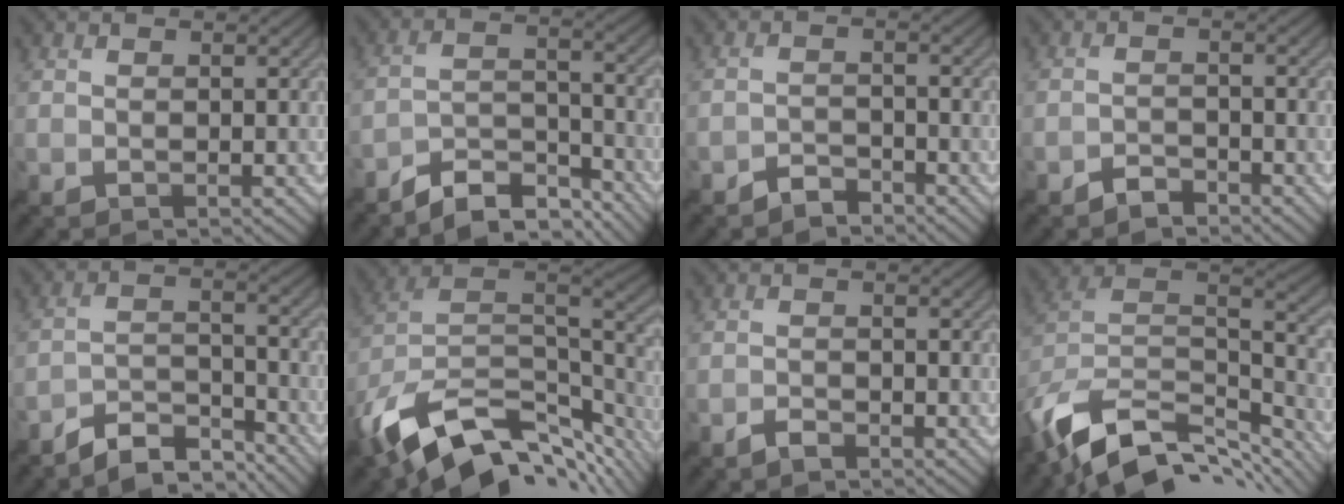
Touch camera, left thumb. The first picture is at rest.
{"total": 7.8, "force": [-7.0, 2.2, 2.7], "torque": [-0.044, 0.002, -0.132]}
{"total": 2.6, "force": [-2.4, 0.8, 0.5], "torque": [-0.001, 0.003, -0.052]}
{"total": 2.2, "force": [-2.0, 0.7, 0.4], "torque": [0.000, 0.003, -0.043]}
{"total": 7.0, "force": [-6.4, 1.8, 2.2], "torque": [-0.037, -0.002, -0.120]}
{"total": 15.7, "force": [-7.3, 8.3, 11.1], "torque": [-0.244, -0.025, -0.116]}
{"total": 1.5, "force": [-1.4, 0.3, 0.4], "torque": [-0.005, 0.000, -0.030]}
{"total": 13.8, "force": [-8.4, 7.3, 8.2], "torque": [-0.197, -0.026, -0.130]}